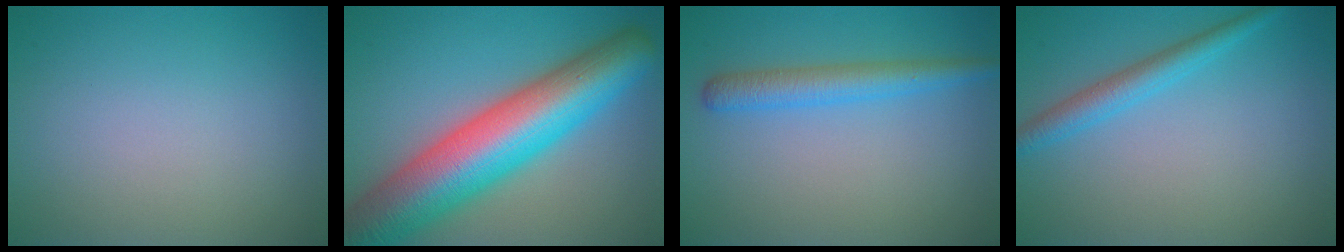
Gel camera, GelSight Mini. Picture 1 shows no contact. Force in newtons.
{"total": 13.1, "press": 13.1, "slide": 0.4}
{"total": 3.2, "press": 3.2, "slide": 0.1}
{"total": 2.7, "press": 2.7, "slide": 0.2}